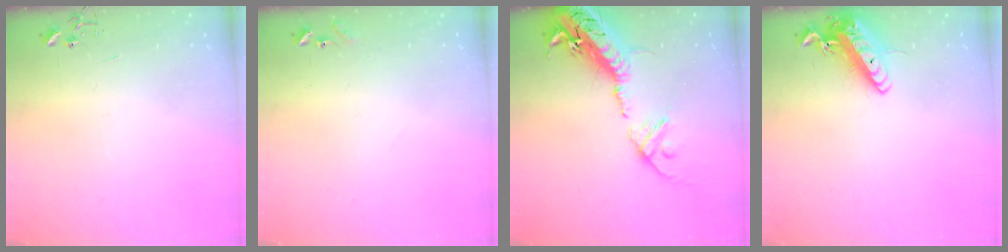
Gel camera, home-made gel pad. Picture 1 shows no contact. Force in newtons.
{"total": 7.7, "press": 7.6, "slide": 0.6}
{"total": 23.7, "press": 23.1, "slide": 5.3}
{"total": 15.0, "press": 14.7, "slide": 2.8}